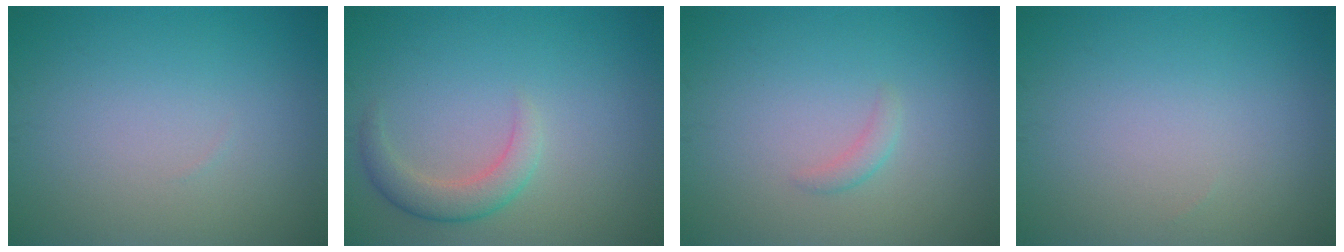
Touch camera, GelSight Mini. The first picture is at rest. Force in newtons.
{"total": 2.8, "press": 2.8, "slide": 0.1}
{"total": 1.0, "press": 1.0, "slide": 0.0}
{"total": 0.0}